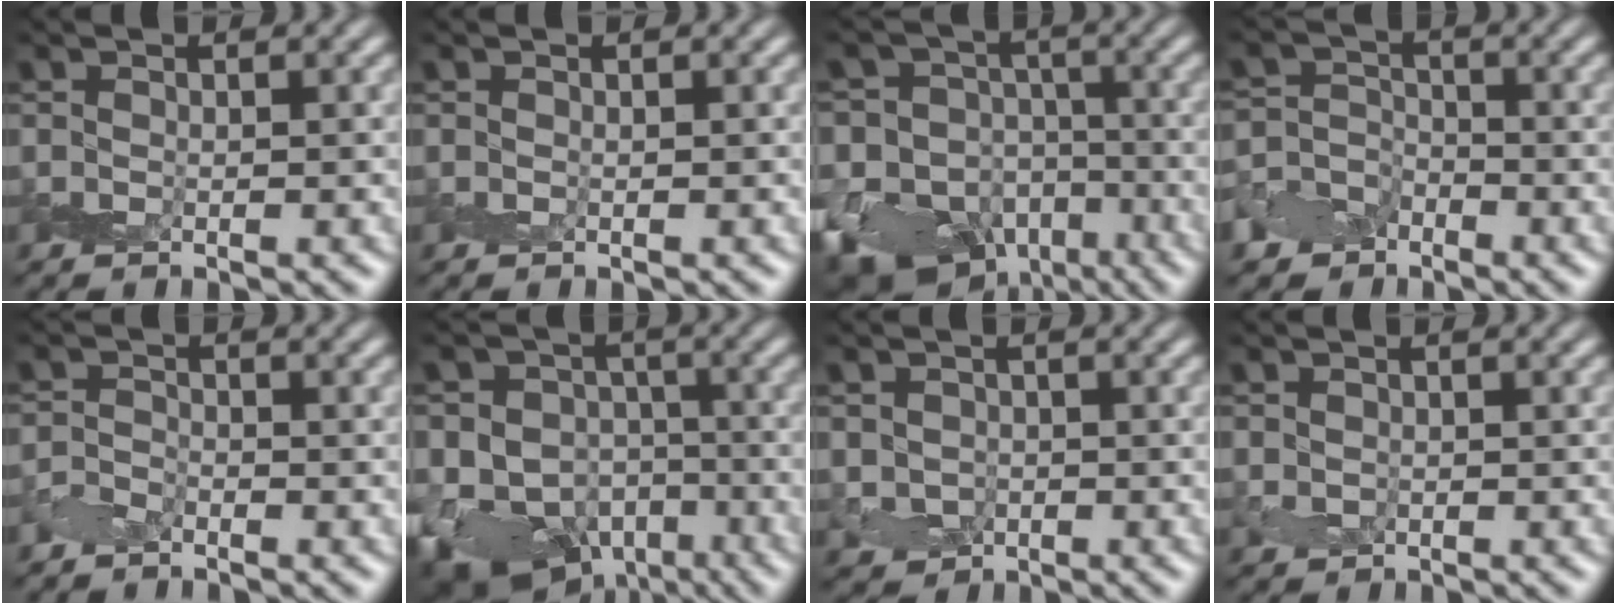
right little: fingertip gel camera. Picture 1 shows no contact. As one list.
[{"total": 0.0}, {"total": 19.1, "force": [-10.9, 14.4, 6.3], "torque": [-0.140, -0.050, -0.171]}, {"total": 3.2, "force": [-1.8, 2.5, 0.8], "torque": [-0.007, 0.003, -0.036]}, {"total": 1.2, "force": [-0.9, 0.7, 0.2], "torque": [-0.005, 0.005, -0.021]}, {"total": 16.8, "force": [-8.9, 13.0, 5.9], "torque": [-0.114, -0.049, -0.151]}, {"total": 2.5, "force": [-0.5, 2.3, 0.7], "torque": [0.003, 0.001, -0.006]}, {"total": 1.0, "force": [-0.1, 0.9, 0.2], "torque": [-0.003, -0.001, -0.001]}]